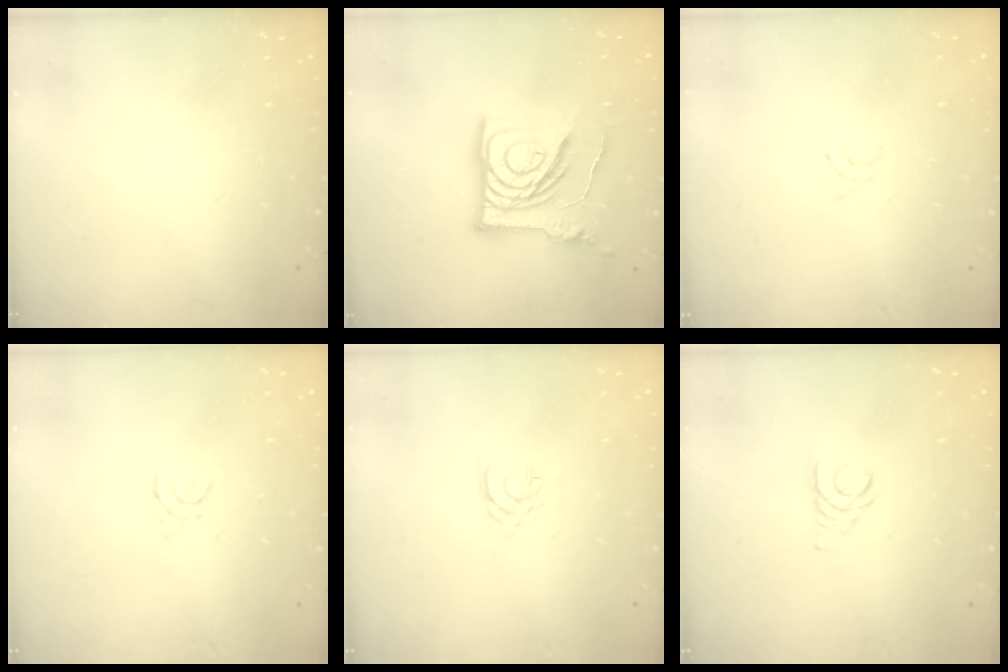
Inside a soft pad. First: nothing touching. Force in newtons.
{"total": 15.2, "press": 15.1, "slide": 1.4}
{"total": 1.4, "press": 1.4, "slide": 0.3}
{"total": 1.8, "press": 1.8, "slide": 0.4}
{"total": 2.4, "press": 2.3, "slide": 0.4}
{"total": 2.9, "press": 2.9, "slide": 0.3}